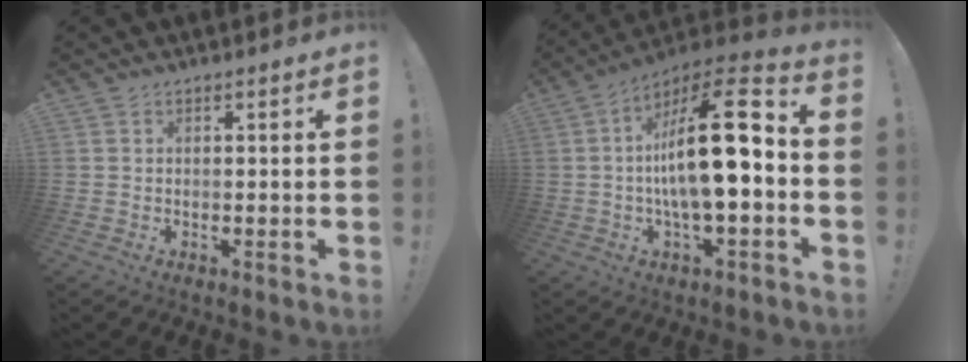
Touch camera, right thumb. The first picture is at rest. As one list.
[{"total": 20.5, "force": [-0.3, 6.6, 19.4], "torque": [-0.308, 0.004, -0.012]}]